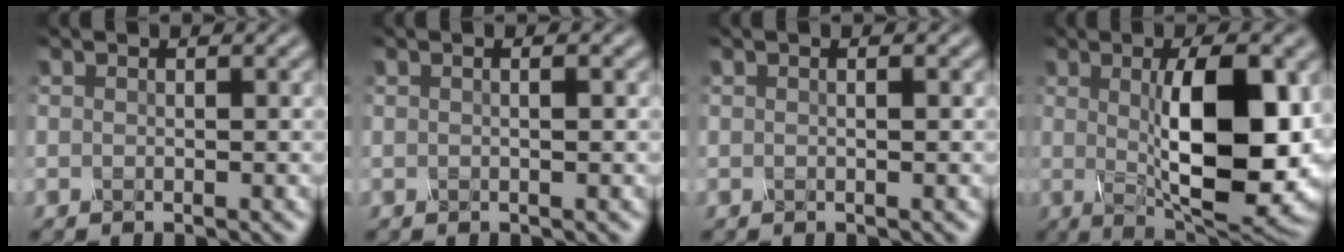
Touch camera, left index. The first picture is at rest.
{"total": 1.8, "force": [0.6, 0.9, 1.5], "torque": [0.000, 0.001, -0.010]}
{"total": 1.2, "force": [0.4, 0.5, 0.9], "torque": [0.000, -0.006, -0.004]}
{"total": 11.8, "force": [0.4, 3.6, 11.2], "torque": [-0.159, -0.003, 0.015]}